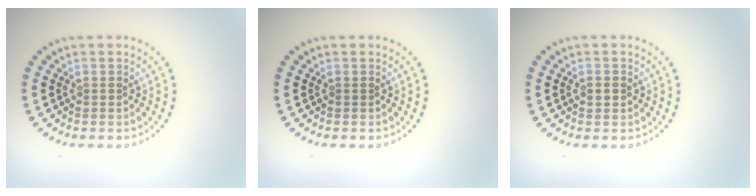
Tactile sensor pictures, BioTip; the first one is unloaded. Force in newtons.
{"total": 0.0}
{"total": 1.2, "press": 1.2, "slide": 0.2}